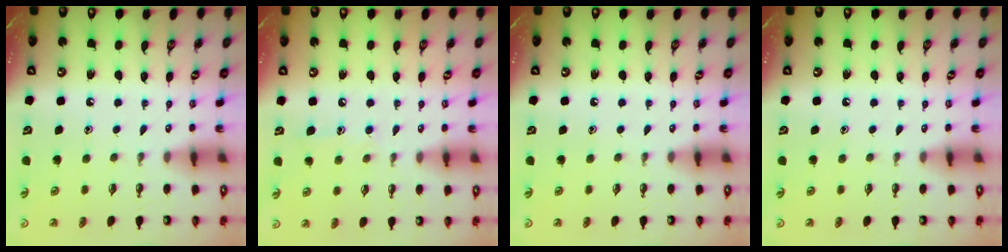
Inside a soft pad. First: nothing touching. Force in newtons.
{"total": 6.5, "press": 6.5, "slide": 0.6}
{"total": 0.0}
{"total": 0.0}